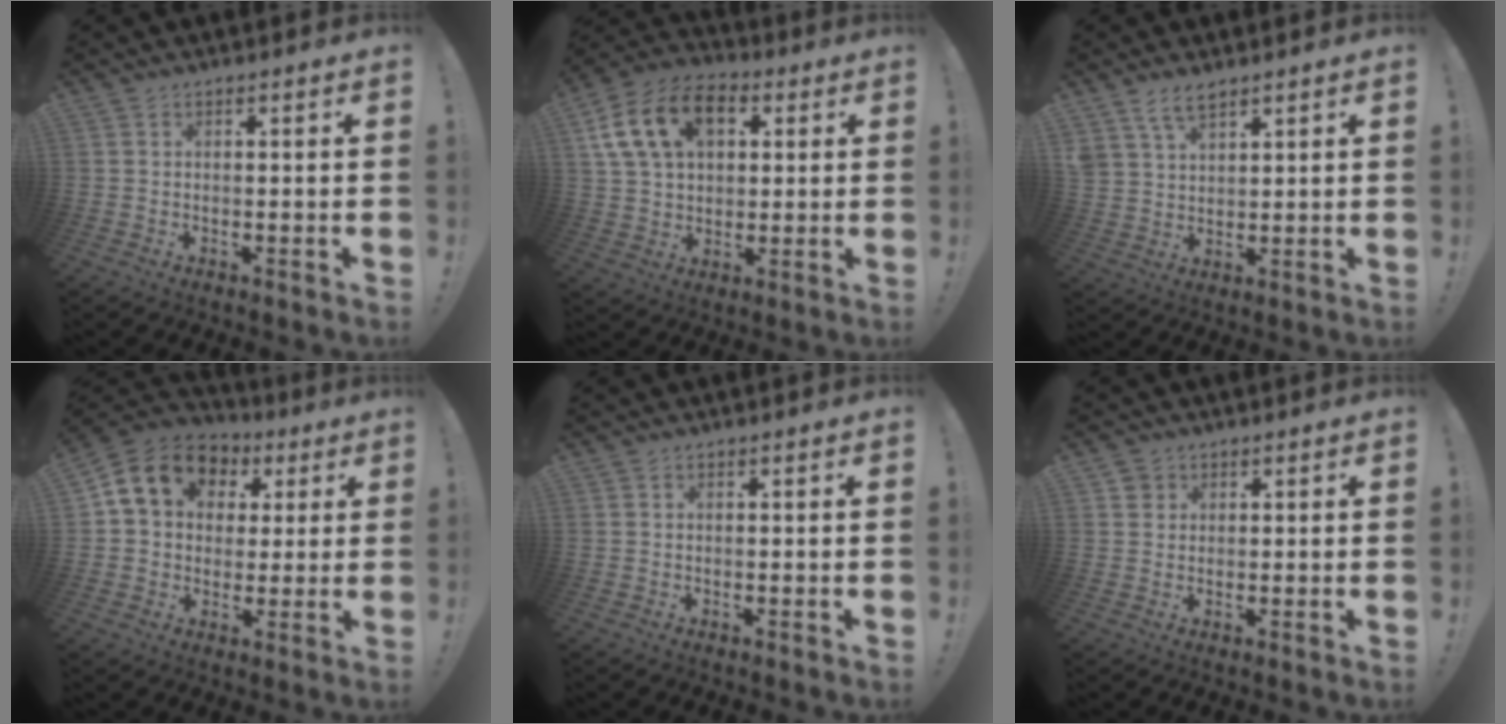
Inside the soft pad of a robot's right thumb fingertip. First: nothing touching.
{"total": 17.2, "force": [6.3, 11.9, 10.7], "torque": [-0.179, -0.009, 0.120]}
{"total": 6.4, "force": [4.6, 3.0, 3.2], "torque": [-0.062, -0.016, 0.089]}
{"total": 13.1, "force": [4.8, 10.4, 6.3], "torque": [-0.093, -0.012, 0.093]}
{"total": 0.0}
{"total": 2.3, "force": [1.2, 2.0, 0.2], "torque": [0.008, -0.005, 0.020]}